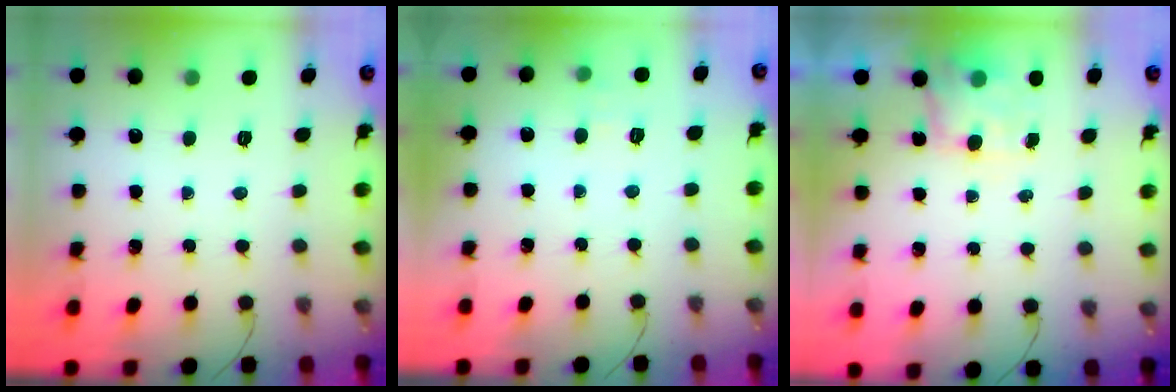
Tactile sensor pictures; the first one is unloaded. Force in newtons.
{"total": 5.5, "press": 5.3, "slide": 1.3}
{"total": 4.7, "press": 4.5, "slide": 1.1}